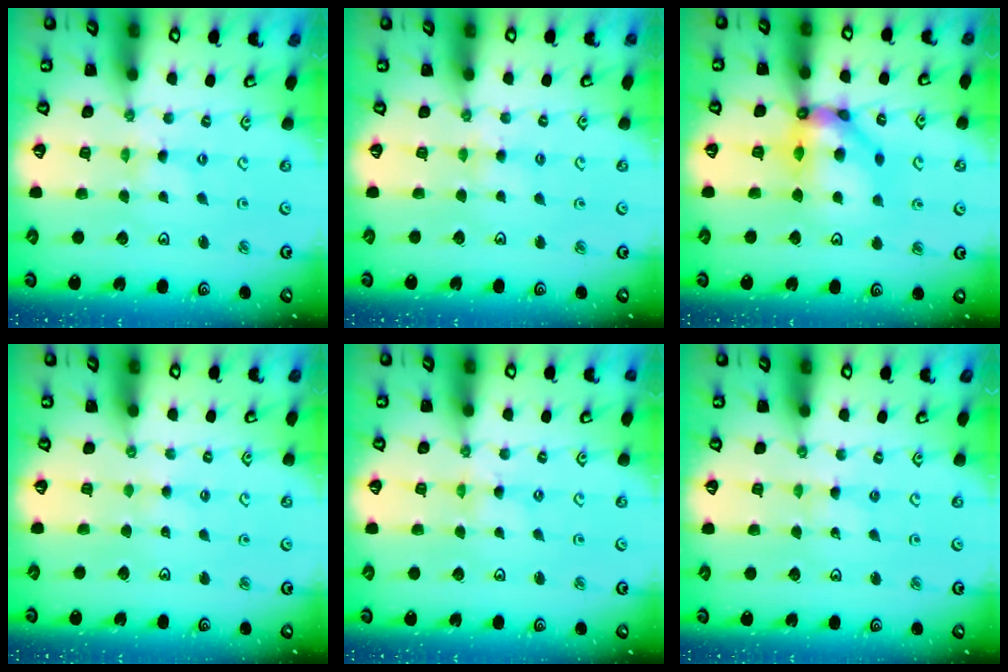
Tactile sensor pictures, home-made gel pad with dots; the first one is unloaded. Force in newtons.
{"total": 3.0, "press": 2.9, "slide": 0.4}
{"total": 12.7, "press": 12.5, "slide": 2.0}
{"total": 1.4, "press": 1.4, "slide": 0.3}
{"total": 0.0}
{"total": 1.0, "press": 1.0, "slide": 0.2}